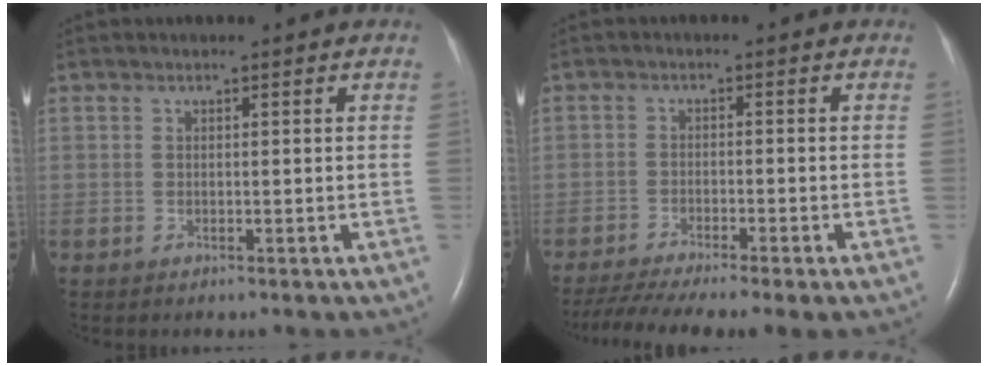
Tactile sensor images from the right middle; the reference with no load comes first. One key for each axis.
{"total": 10.5, "fx": -8.5, "fy": 0.2, "fz": 6.1, "tx": -0.097, "ty": -0.016, "tz": -0.136}